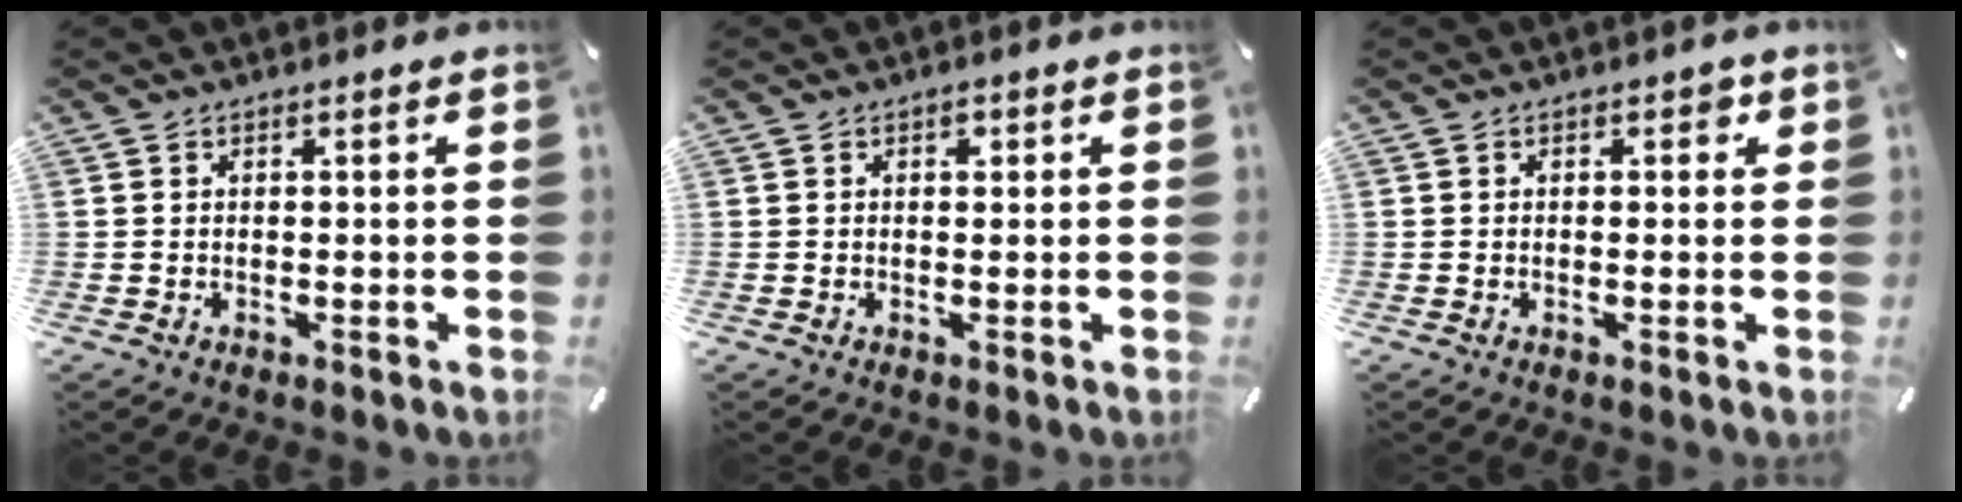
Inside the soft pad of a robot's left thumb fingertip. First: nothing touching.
{"total": 1.2, "force": [0.4, 0.9, 0.7], "torque": [-0.006, 0.000, 0.005]}
{"total": 1.5, "force": [0.3, 1.1, 1.0], "torque": [-0.005, 0.002, 0.000]}